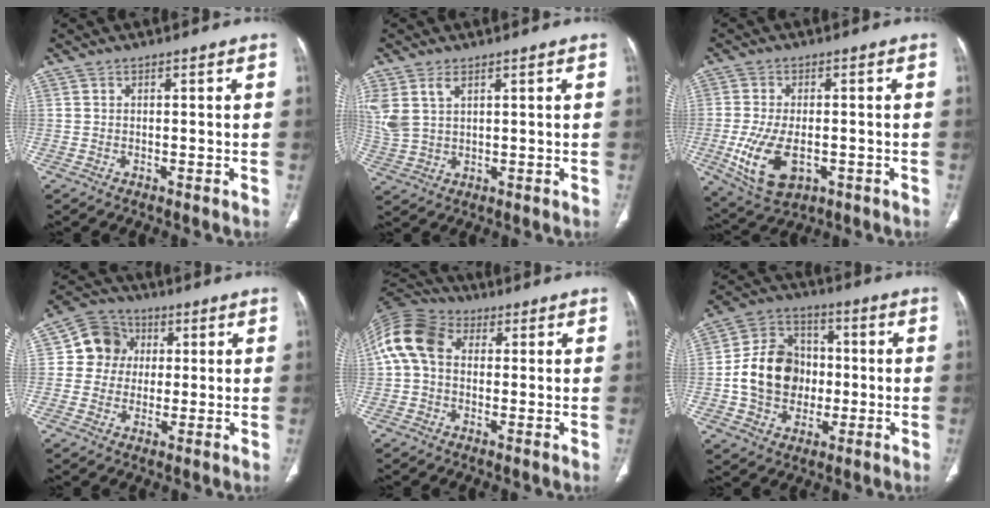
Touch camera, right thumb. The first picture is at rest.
{"total": 7.0, "force": [3.1, 4.1, 4.8], "torque": [-0.118, 0.000, 0.074]}
{"total": 11.1, "force": [-2.9, 6.2, 8.8], "torque": [-0.173, -0.004, -0.037]}
{"total": 8.9, "force": [1.5, 8.3, 2.9], "torque": [-0.017, 0.008, 0.016]}
{"total": 12.3, "force": [1.9, 9.0, 8.1], "torque": [-0.163, 0.035, 0.024]}
{"total": 14.2, "force": [-0.9, 11.8, 8.0], "torque": [-0.111, 0.026, -0.016]}